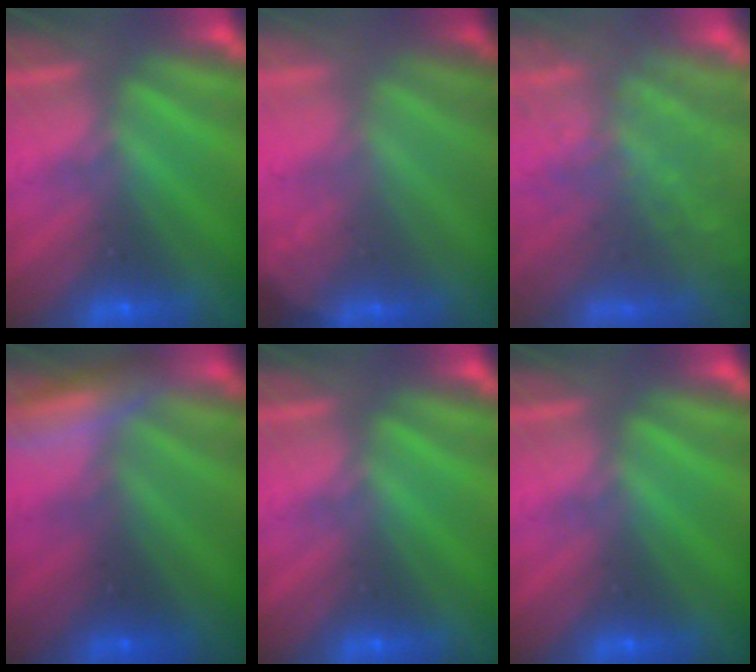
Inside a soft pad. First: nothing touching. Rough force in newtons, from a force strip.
{"total": 1.9}
{"total": 7.5}
{"total": 2.8}
{"total": 0.0}
{"total": 0.0}